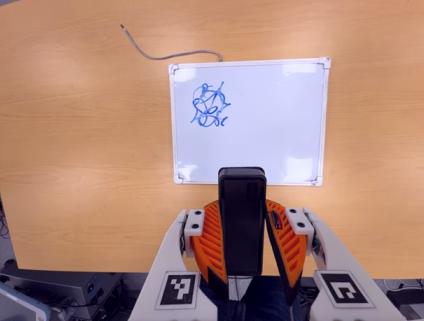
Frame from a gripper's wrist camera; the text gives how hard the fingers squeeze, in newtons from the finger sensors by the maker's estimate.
{"total": 7.5, "left": 6.3, "right": 8.7}